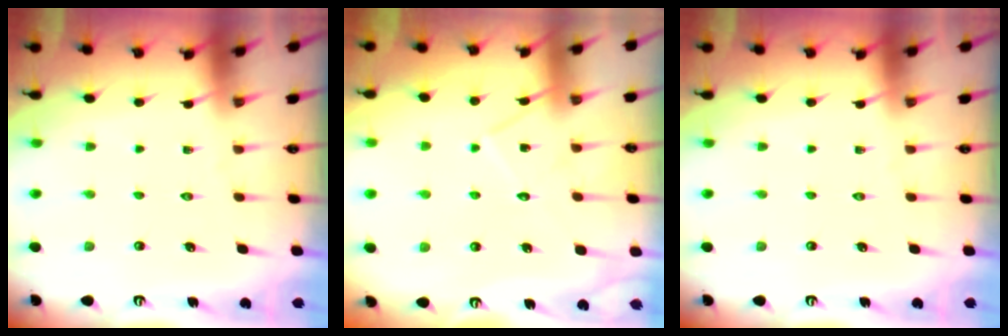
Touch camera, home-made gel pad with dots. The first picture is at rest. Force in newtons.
{"total": 10.5, "press": 10.5, "slide": 0.6}
{"total": 0.0}